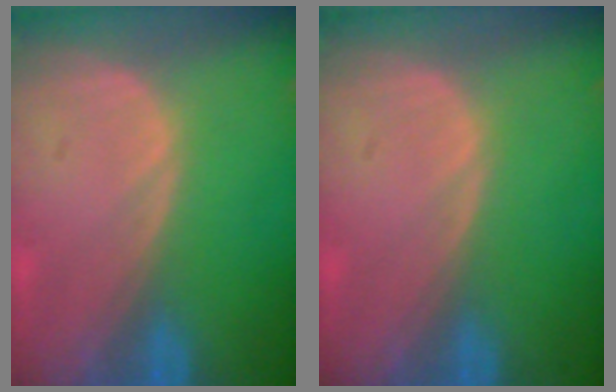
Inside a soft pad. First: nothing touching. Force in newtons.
{"total": 0.0}